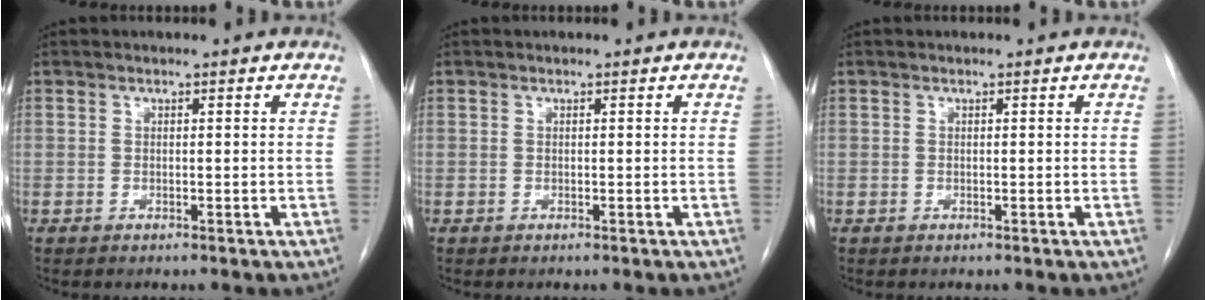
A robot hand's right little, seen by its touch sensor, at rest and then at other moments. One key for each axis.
{"total": 0.0}
{"total": 0.0}